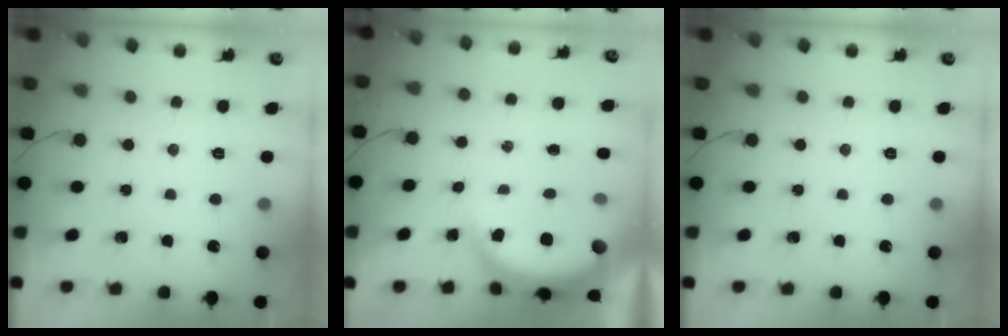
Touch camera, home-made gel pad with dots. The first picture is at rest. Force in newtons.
{"total": 5.2, "press": 5.2, "slide": 0.5}
{"total": 0.0}